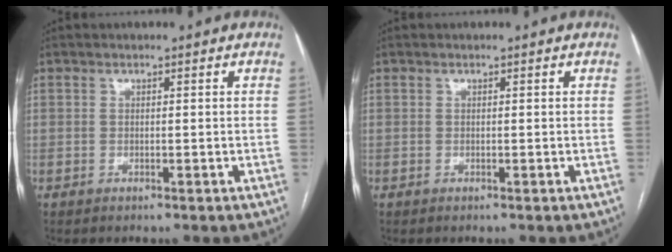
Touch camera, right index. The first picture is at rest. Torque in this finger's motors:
{"motor_torque": [0.00, 0.00, 0.00, 0.00]}